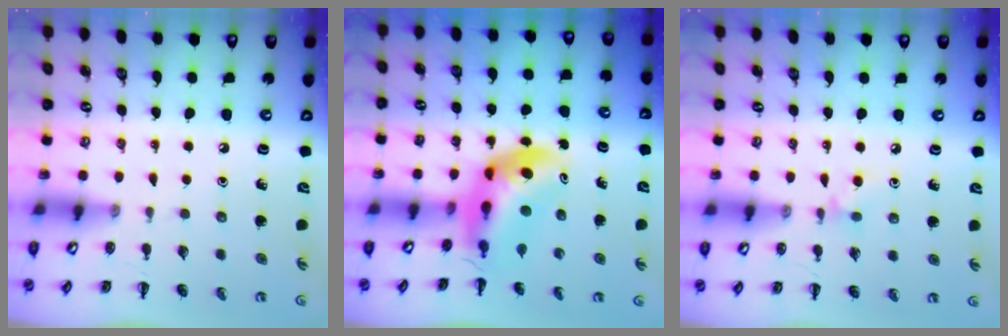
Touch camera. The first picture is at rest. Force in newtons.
{"total": 6.0, "press": 5.7, "slide": 1.8}
{"total": 4.5, "press": 4.2, "slide": 1.5}